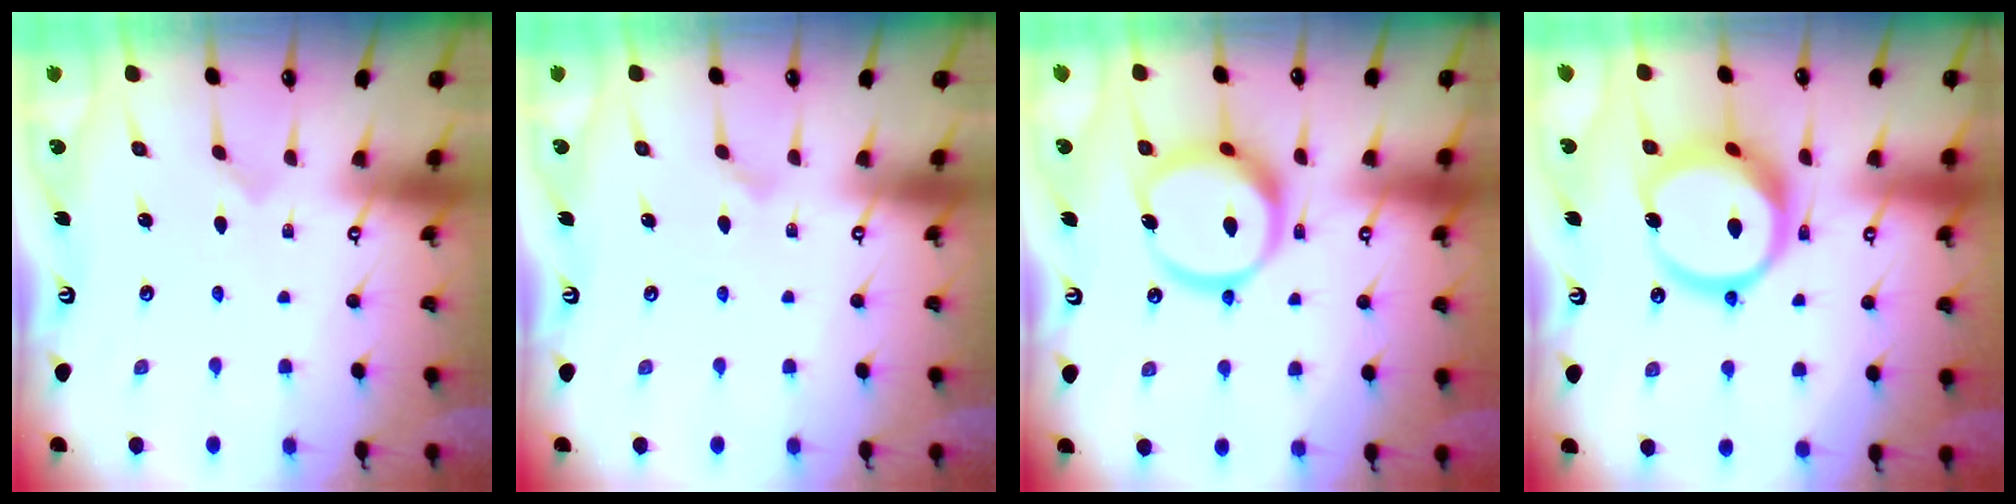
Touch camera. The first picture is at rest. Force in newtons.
{"total": 2.3, "press": 2.3, "slide": 0.2}
{"total": 16.7, "press": 16.6, "slide": 1.9}
{"total": 16.5, "press": 16.4, "slide": 2.1}